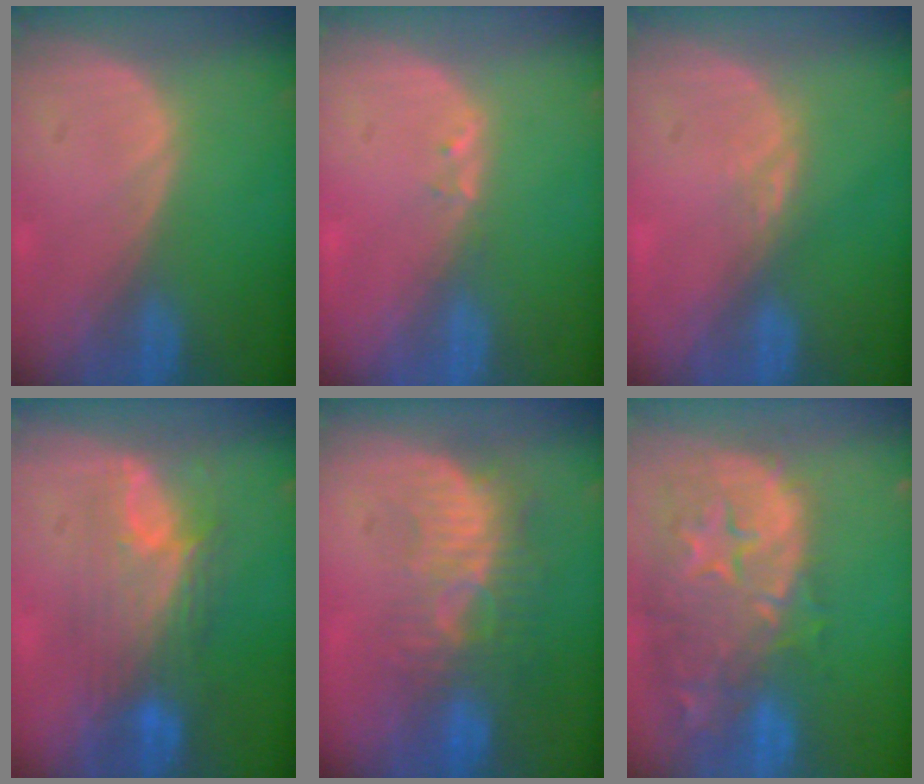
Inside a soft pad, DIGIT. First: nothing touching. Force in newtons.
{"total": 1.0, "press": 0.9, "slide": 0.5}
{"total": 2.0, "press": 1.5, "slide": 1.3}
{"total": 7.7, "press": 7.5, "slide": 1.7}
{"total": 9.0, "press": 8.2, "slide": 3.7}
{"total": 15.3, "press": 12.2, "slide": 9.1}